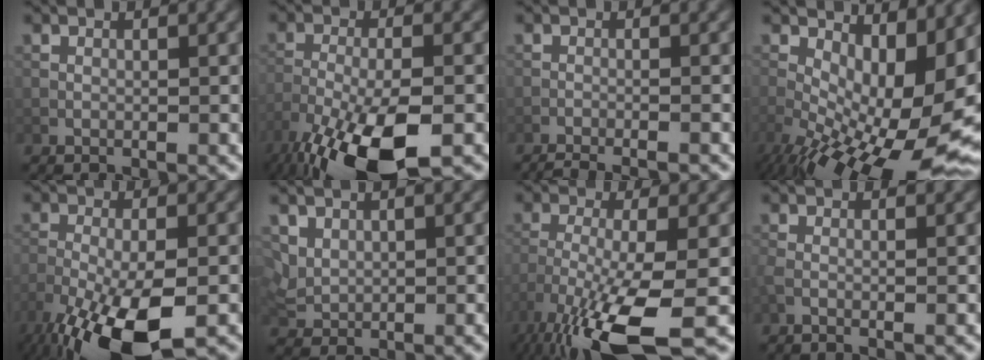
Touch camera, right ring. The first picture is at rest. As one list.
[{"total": 13.2, "force": [-8.5, 4.4, 9.0], "torque": [-0.196, -0.050, -0.141]}, {"total": 4.5, "force": [-4.2, 0.6, 1.4], "torque": [-0.023, -0.006, -0.060]}, {"total": 16.2, "force": [-2.2, 6.9, 14.5], "torque": [-0.223, -0.013, -0.029]}, {"total": 11.9, "force": [-7.1, 4.0, 8.7], "torque": [-0.188, -0.040, -0.122]}, {"total": 2.4, "force": [1.5, 1.7, 0.8], "torque": [-0.020, -0.001, 0.034]}, {"total": 11.8, "force": [-7.0, 2.4, 9.1], "torque": [-0.193, -0.022, -0.122]}, {"total": 0.9, "force": [-0.1, 0.1, 0.8], "torque": [-0.021, -0.004, -0.010]}]